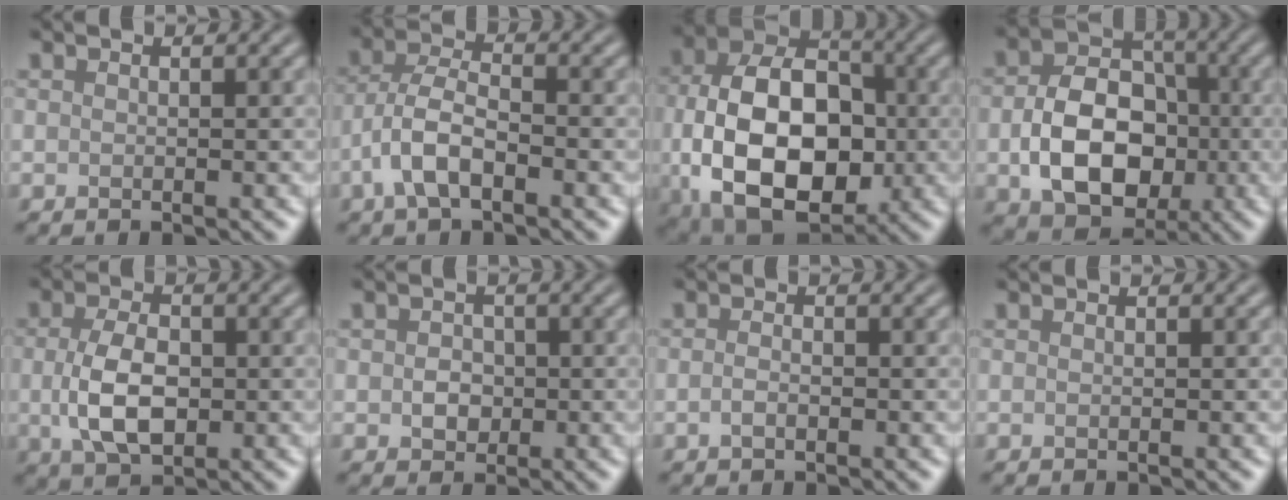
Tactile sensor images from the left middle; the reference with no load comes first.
{"total": 4.6, "force": [-1.9, 2.0, 3.7], "torque": [-0.073, 0.009, -0.045]}
{"total": 14.7, "force": [-1.5, 9.8, 10.8], "torque": [-0.191, -0.015, -0.022]}
{"total": 9.0, "force": [-1.6, 6.5, 6.0], "torque": [-0.110, -0.002, -0.024]}
{"total": 5.4, "force": [-0.3, 3.3, 4.3], "torque": [-0.093, -0.005, -0.004]}
{"total": 1.9, "force": [-0.1, 1.6, 0.9], "torque": [-0.013, 0.000, -0.006]}
{"total": 1.0, "force": [-0.4, 0.5, 0.9], "torque": [-0.019, 0.002, -0.011]}
{"total": 0.0}